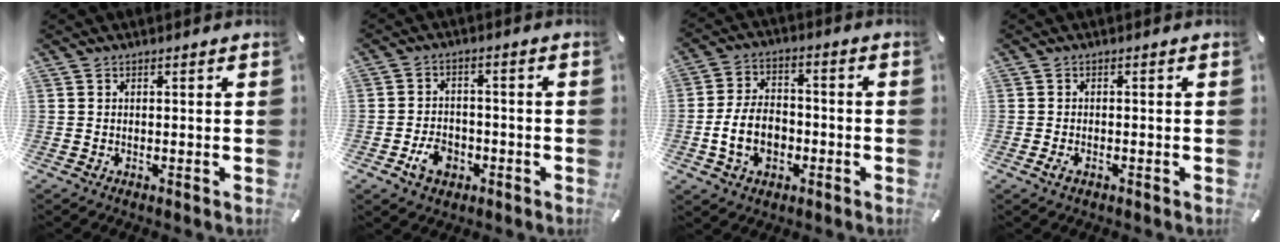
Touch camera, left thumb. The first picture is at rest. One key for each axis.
{"total": 6.4, "fx": -2.5, "fy": 4.9, "fz": 3.1, "tx": -0.061, "ty": 0.008, "tz": -0.047}
{"total": 10.5, "fx": -2.9, "fy": 7.5, "fz": 6.8, "tx": -0.144, "ty": 0.012, "tz": -0.054}
{"total": 1.7, "fx": -0.8, "fy": 0.9, "fz": 1.3, "tx": -0.030, "ty": -0.001, "tz": -0.016}